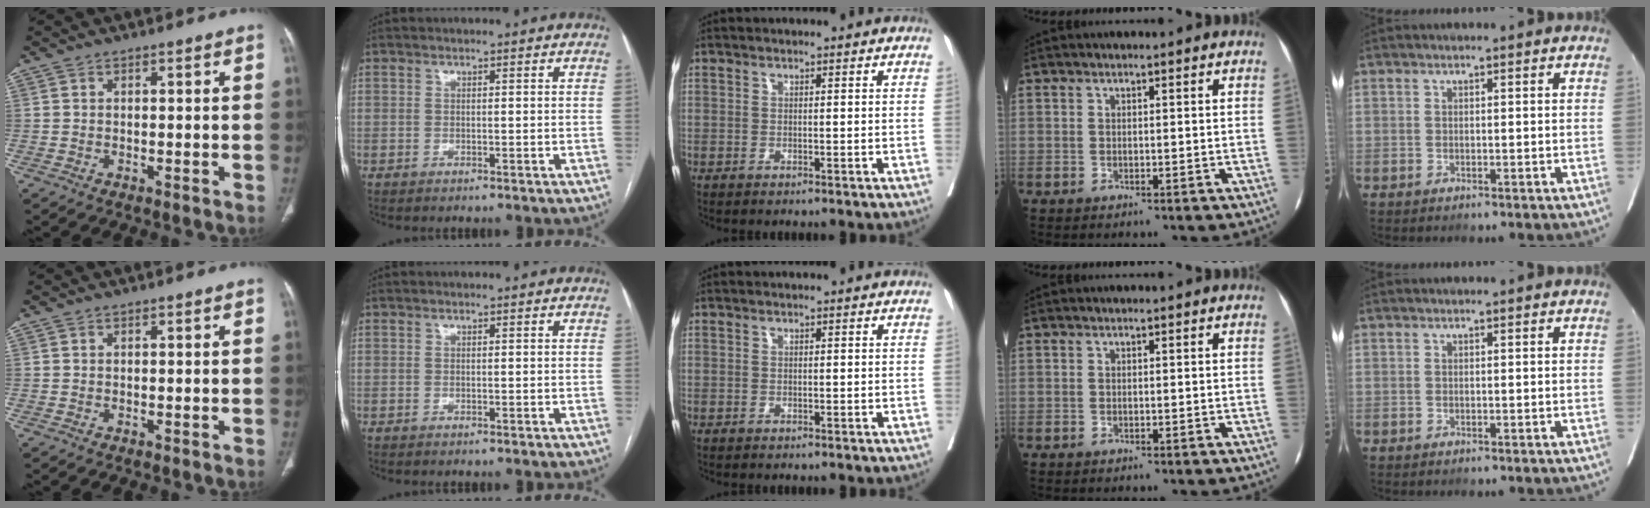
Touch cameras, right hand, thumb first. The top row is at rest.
{}